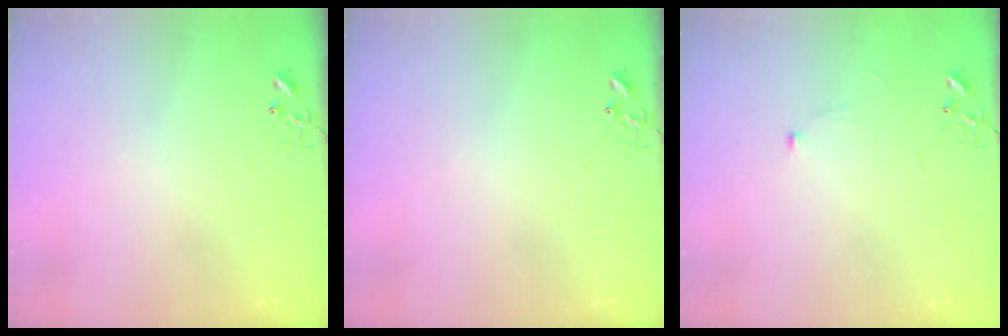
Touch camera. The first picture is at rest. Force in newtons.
{"total": 0.0}
{"total": 5.1, "press": 5.0, "slide": 0.6}